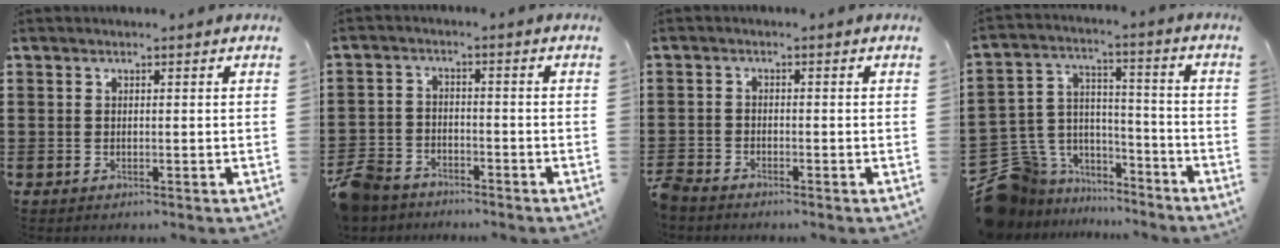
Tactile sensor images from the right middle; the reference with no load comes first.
{"total": 6.1, "force": [-5.5, 2.2, 1.2], "torque": [-0.047, 0.006, -0.118]}
{"total": 2.2, "force": [-2.1, 0.4, 0.4], "torque": [-0.025, -0.003, -0.049]}
{"total": 8.9, "force": [-7.1, 5.3, 0.5], "torque": [-0.048, 0.005, -0.140]}